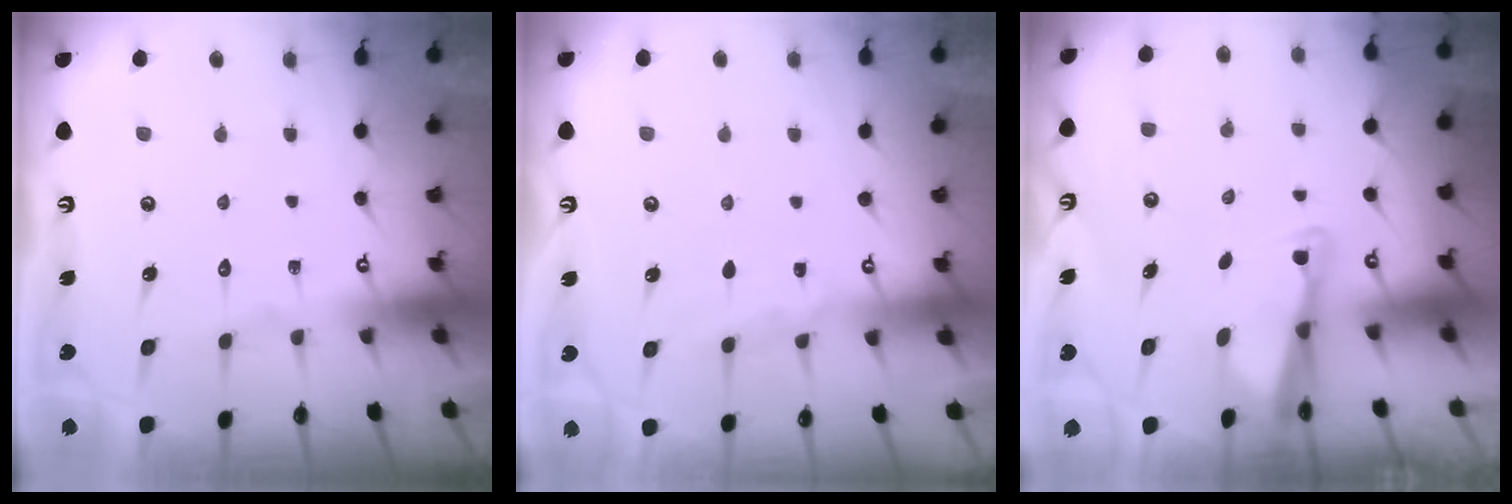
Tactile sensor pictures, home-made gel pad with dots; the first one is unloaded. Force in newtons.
{"total": 3.0, "press": 3.0, "slide": 0.3}
{"total": 2.8, "press": 2.7, "slide": 0.6}